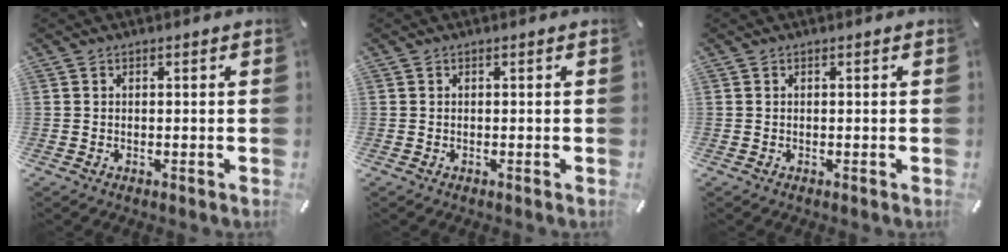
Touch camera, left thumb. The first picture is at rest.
{"total": 0.0}
{"total": 0.0}